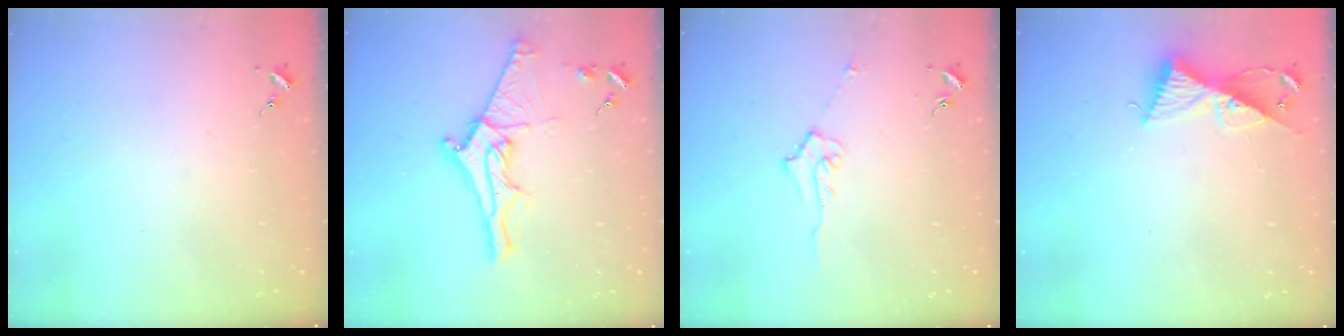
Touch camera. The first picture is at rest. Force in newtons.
{"total": 14.1, "press": 14.1, "slide": 1.1}
{"total": 5.1, "press": 5.0, "slide": 0.6}
{"total": 9.8, "press": 9.8, "slide": 0.2}